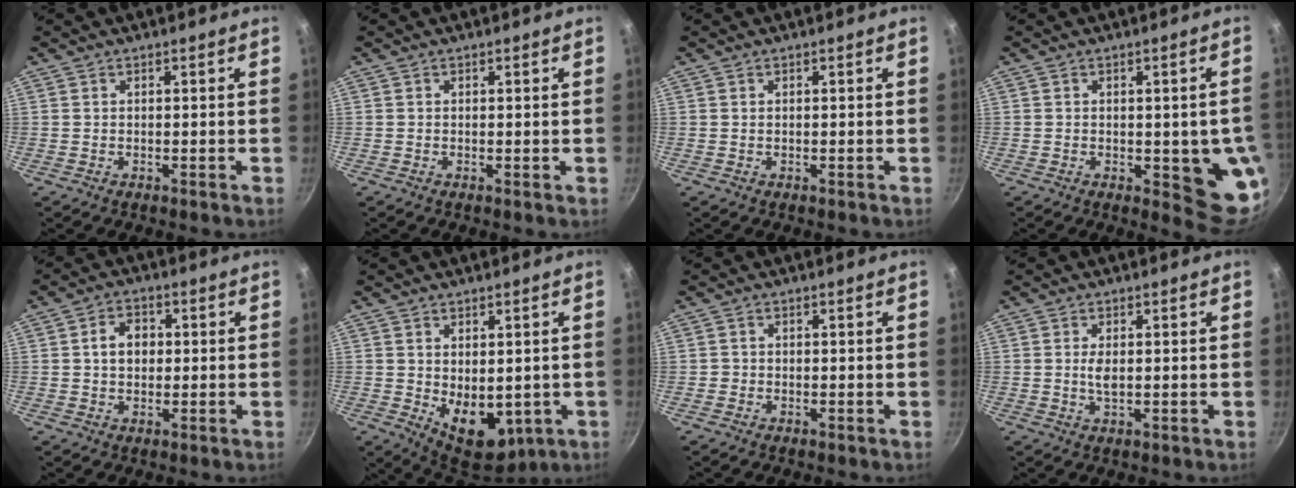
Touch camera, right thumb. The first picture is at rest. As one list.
[{"total": 0.0}, {"total": 0.0}, {"total": 8.1, "force": [-1.2, 3.4, 7.3], "torque": [-0.062, -0.013, -0.013]}, {"total": 5.3, "force": [0.5, 4.1, 3.3], "torque": [-0.034, 0.010, 0.002]}, {"total": 10.5, "force": [-1.1, 6.8, 8.0], "torque": [-0.091, -0.021, 0.005]}, {"total": 0.8, "force": [-0.3, 0.7, 0.1], "torque": [0.000, 0.002, -0.007]}, {"total": 2.5, "force": [0.2, 1.1, 2.2], "torque": [-0.042, -0.002, 0.005]}]